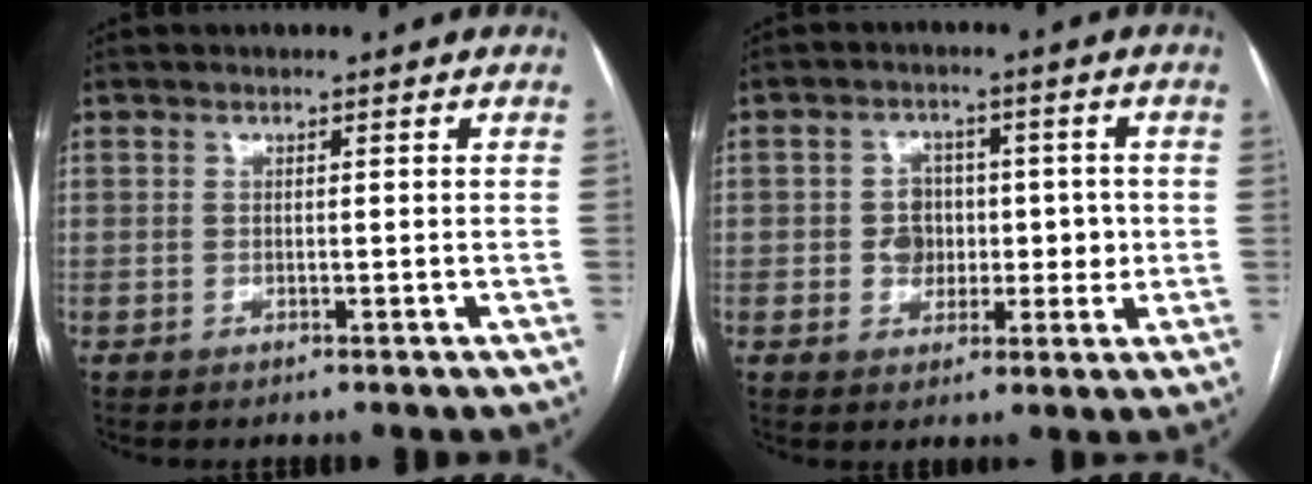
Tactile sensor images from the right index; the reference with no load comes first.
{"total": 5.5, "force": [-0.1, 4.9, 2.5], "torque": [-0.023, 0.019, 0.003]}